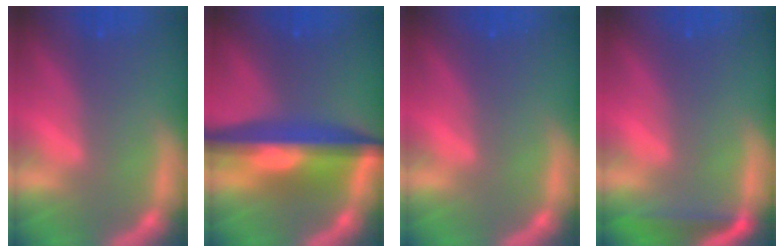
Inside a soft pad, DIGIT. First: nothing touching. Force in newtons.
{"total": 9.0}
{"total": 0.0}
{"total": 3.0}